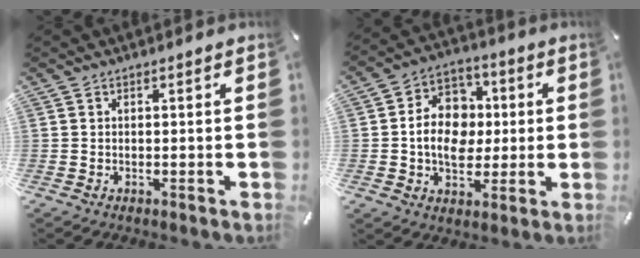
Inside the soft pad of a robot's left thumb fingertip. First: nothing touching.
{"total": 12.0, "force": [-0.6, 10.0, 6.7], "torque": [-0.114, 0.020, -0.007]}